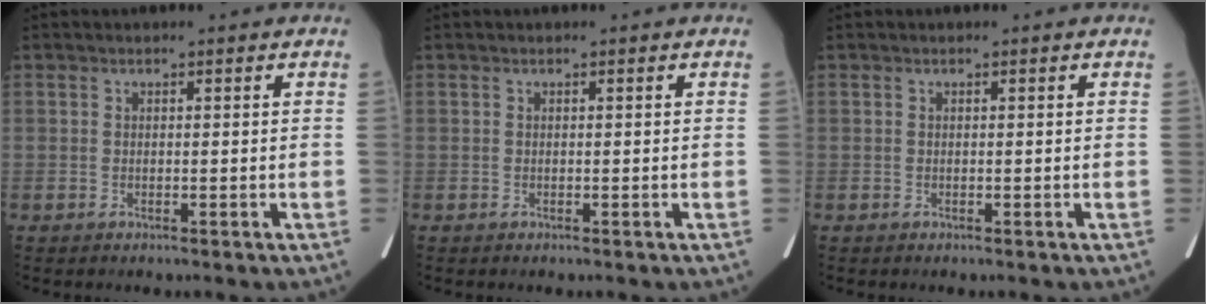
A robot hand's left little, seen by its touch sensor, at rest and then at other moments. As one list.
[{"total": 0.0}, {"total": 0.0}]